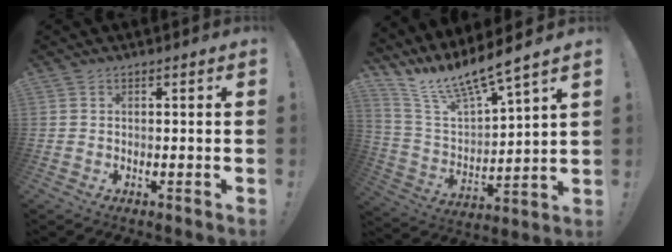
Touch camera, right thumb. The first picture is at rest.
{"total": 12.3, "force": [11.0, 0.6, 5.5], "torque": [-0.123, -0.097, 0.191]}